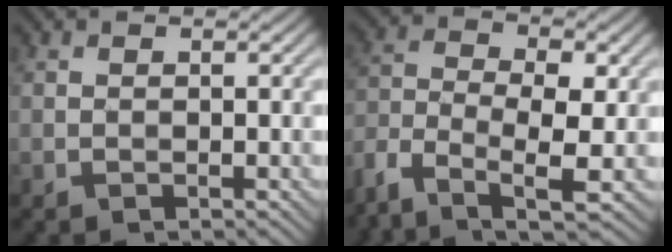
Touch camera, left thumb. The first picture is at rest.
{"total": 8.7, "force": [-4.6, 3.7, 6.3], "torque": [-0.132, -0.011, -0.096]}